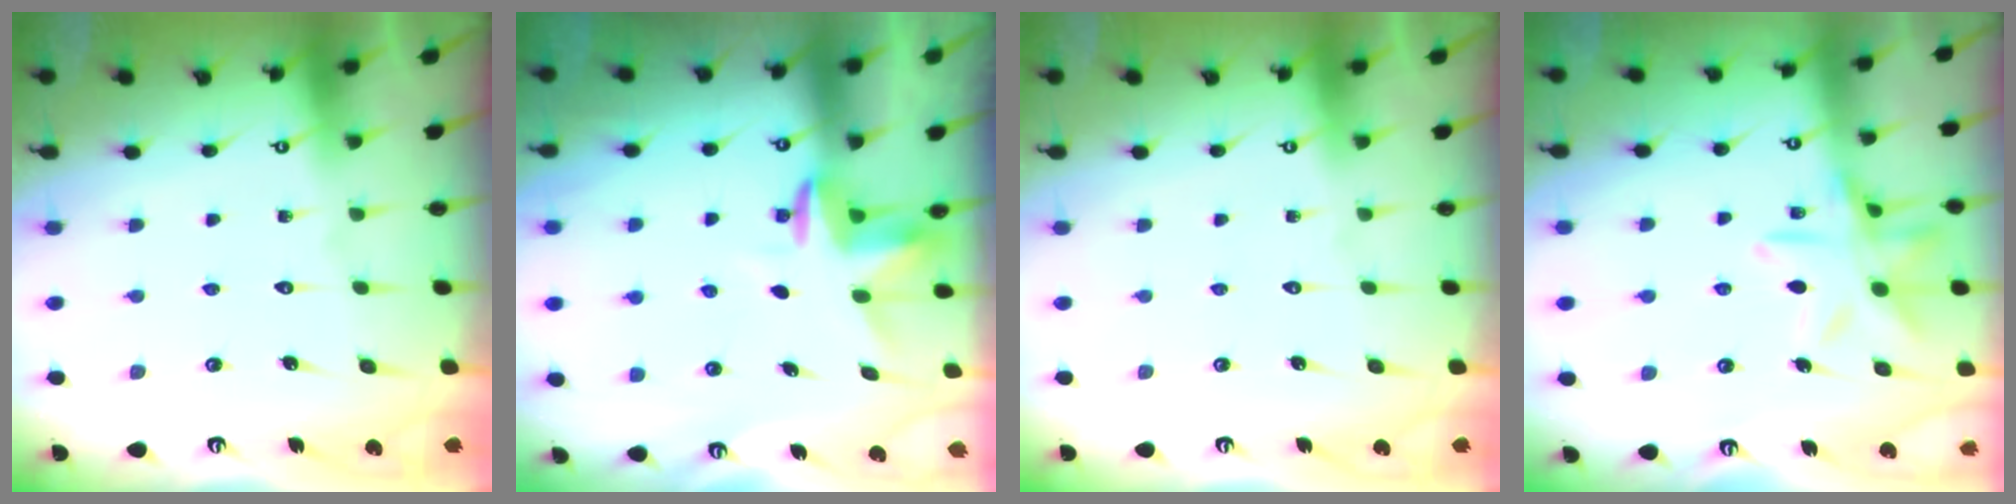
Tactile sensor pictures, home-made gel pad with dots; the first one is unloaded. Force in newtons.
{"total": 3.4, "press": 3.4, "slide": 0.2}
{"total": 0.0}
{"total": 13.8, "press": 13.7, "slide": 1.0}